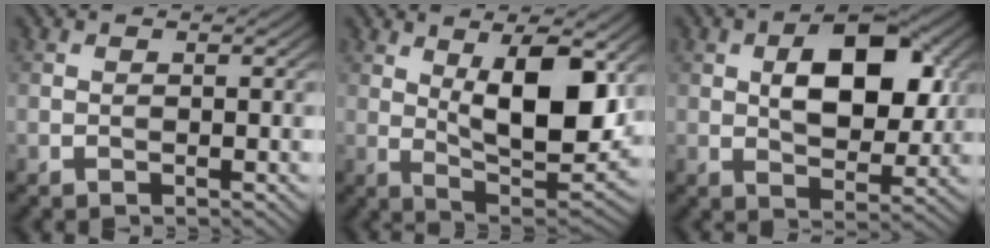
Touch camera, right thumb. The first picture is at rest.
{"total": 13.2, "force": [3.6, 5.3, 11.5], "torque": [-0.187, -0.008, 0.059]}
{"total": 9.8, "force": [2.1, 5.4, 7.9], "torque": [-0.122, 0.007, 0.032]}